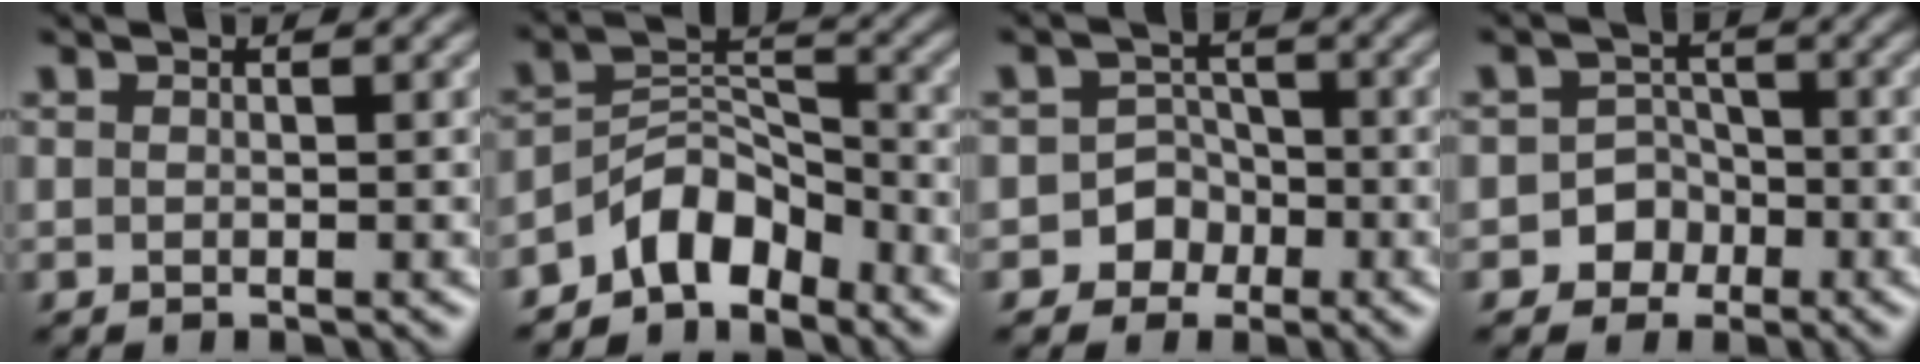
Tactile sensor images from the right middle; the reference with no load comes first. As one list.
[{"total": 5.4, "force": [-4.1, 2.6, 2.3], "torque": [-0.028, 0.010, -0.085]}, {"total": 4.1, "force": [-2.1, 3.5, 0.3], "torque": [0.036, 0.006, -0.050]}, {"total": 3.9, "force": [-2.0, 3.4, 0.3], "torque": [0.035, 0.005, -0.048]}]